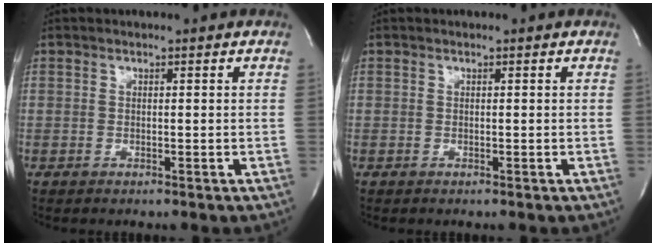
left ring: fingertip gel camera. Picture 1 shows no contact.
{"total": 0.0}